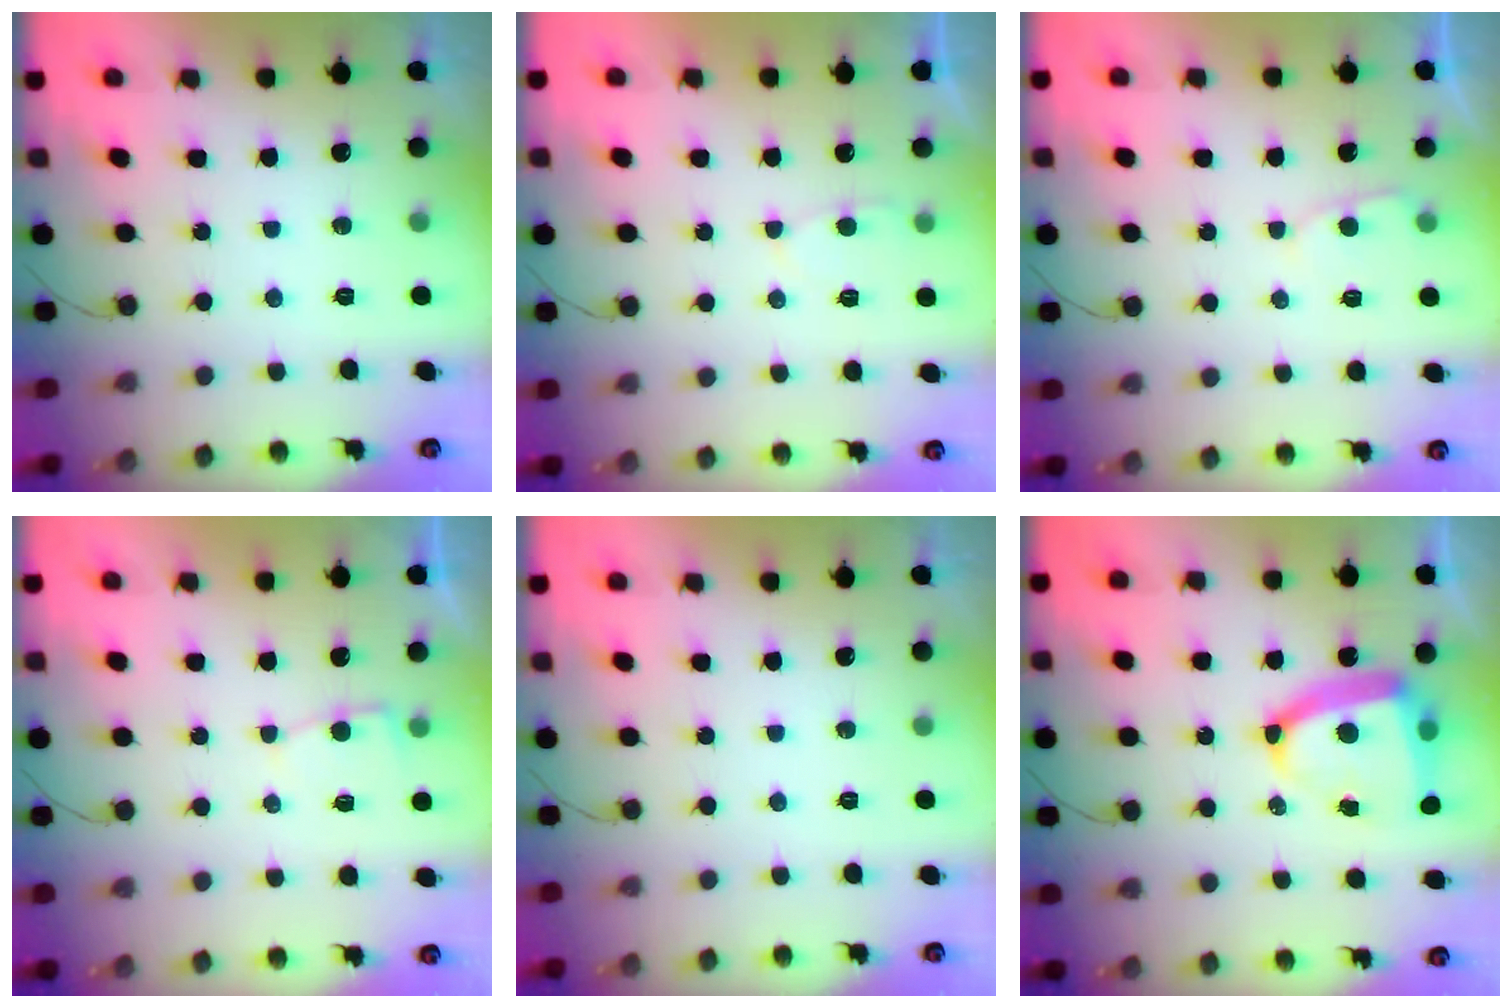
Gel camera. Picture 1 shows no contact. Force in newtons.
{"total": 3.0, "press": 2.9, "slide": 0.5}
{"total": 2.9, "press": 2.8, "slide": 0.3}
{"total": 2.6, "press": 2.6, "slide": 0.3}
{"total": 0.0}
{"total": 14.6, "press": 14.5, "slide": 1.7}